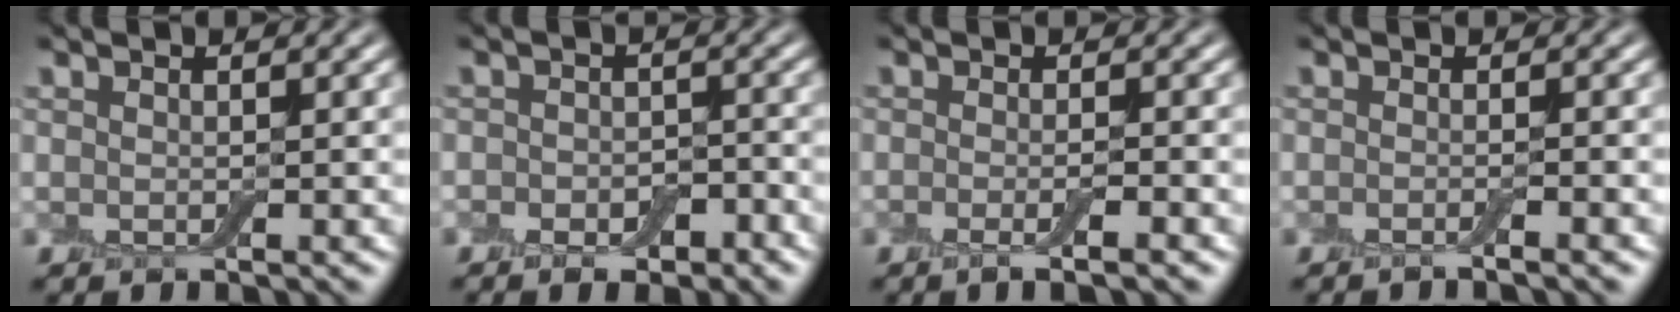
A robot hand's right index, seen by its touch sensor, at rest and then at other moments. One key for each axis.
{"total": 3.7, "fx": -1.9, "fy": 2.3, "fz": 2.2, "tx": -0.007, "ty": 0.005, "tz": -0.033}
{"total": 2.3, "fx": -0.9, "fy": 0.4, "fz": 2.1, "tx": -0.029, "ty": -0.005, "tz": -0.018}
{"total": 1.2, "fx": -0.7, "fy": 0.1, "fz": 1.0, "tx": -0.010, "ty": -0.003, "tz": -0.018}